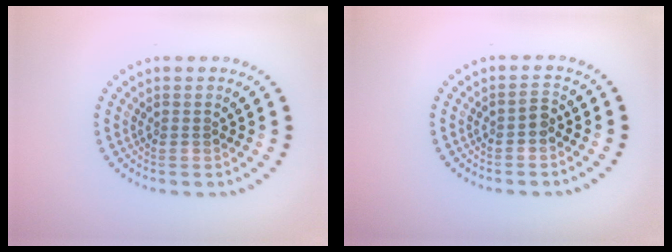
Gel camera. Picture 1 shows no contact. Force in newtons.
{"total": 1.0, "press": 1.0, "slide": 0.3}